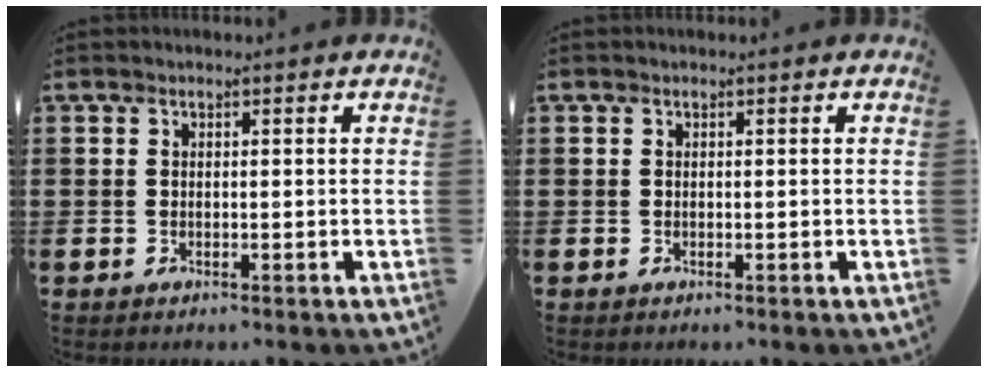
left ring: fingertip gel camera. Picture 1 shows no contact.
{"total": 0.0}